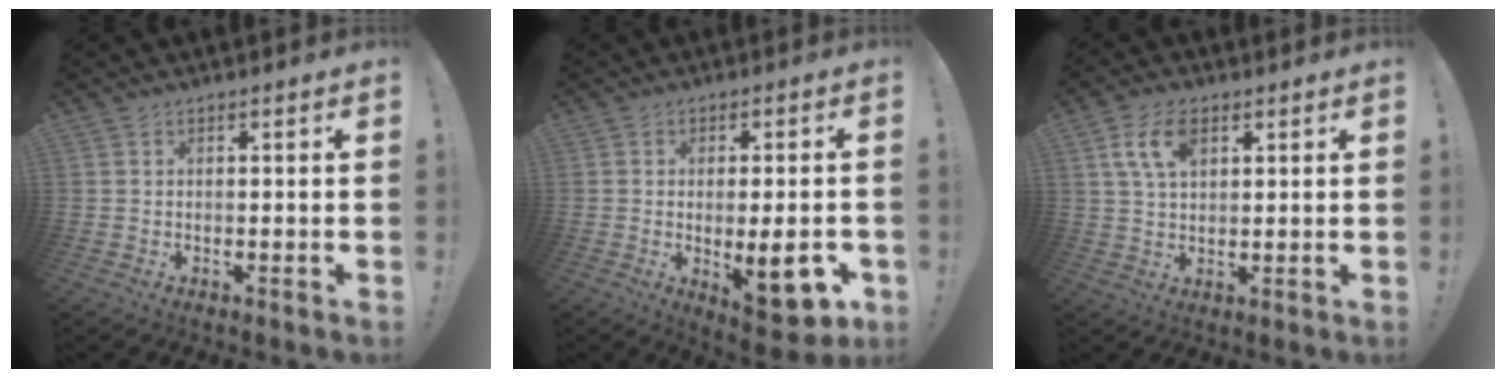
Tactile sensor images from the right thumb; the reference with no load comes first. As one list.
[{"total": 13.1, "force": [-3.0, 4.1, 12.1], "torque": [-0.131, -0.001, -0.035]}, {"total": 8.3, "force": [3.4, 4.6, 6.0], "torque": [-0.116, 0.001, 0.062]}]